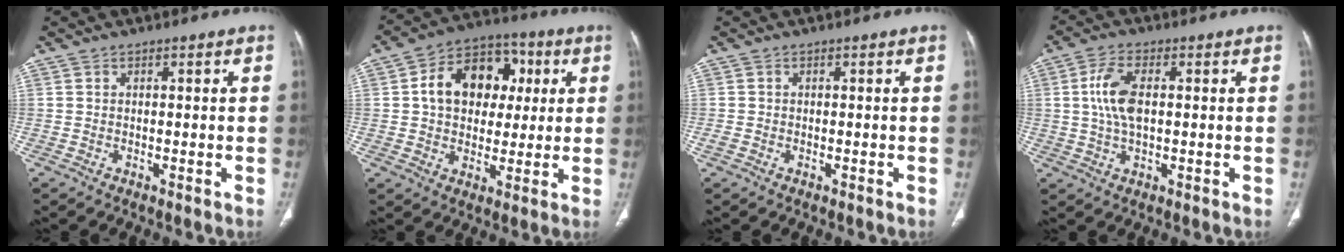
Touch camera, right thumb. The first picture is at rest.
{"total": 14.9, "force": [2.7, 11.1, 9.5], "torque": [-0.113, 0.015, 0.036]}
{"total": 0.8, "force": [-0.3, 0.5, 0.5], "torque": [-0.018, 0.000, -0.007]}
{"total": 7.6, "force": [0.9, 3.7, 6.5], "torque": [-0.141, 0.007, 0.017]}